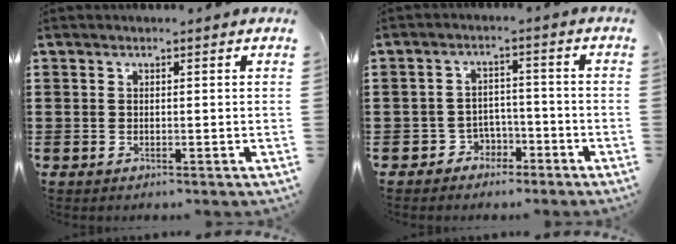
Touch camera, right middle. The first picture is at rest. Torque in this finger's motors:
{"motor_torque": [1.90, 0.24, -0.02, -0.01]}